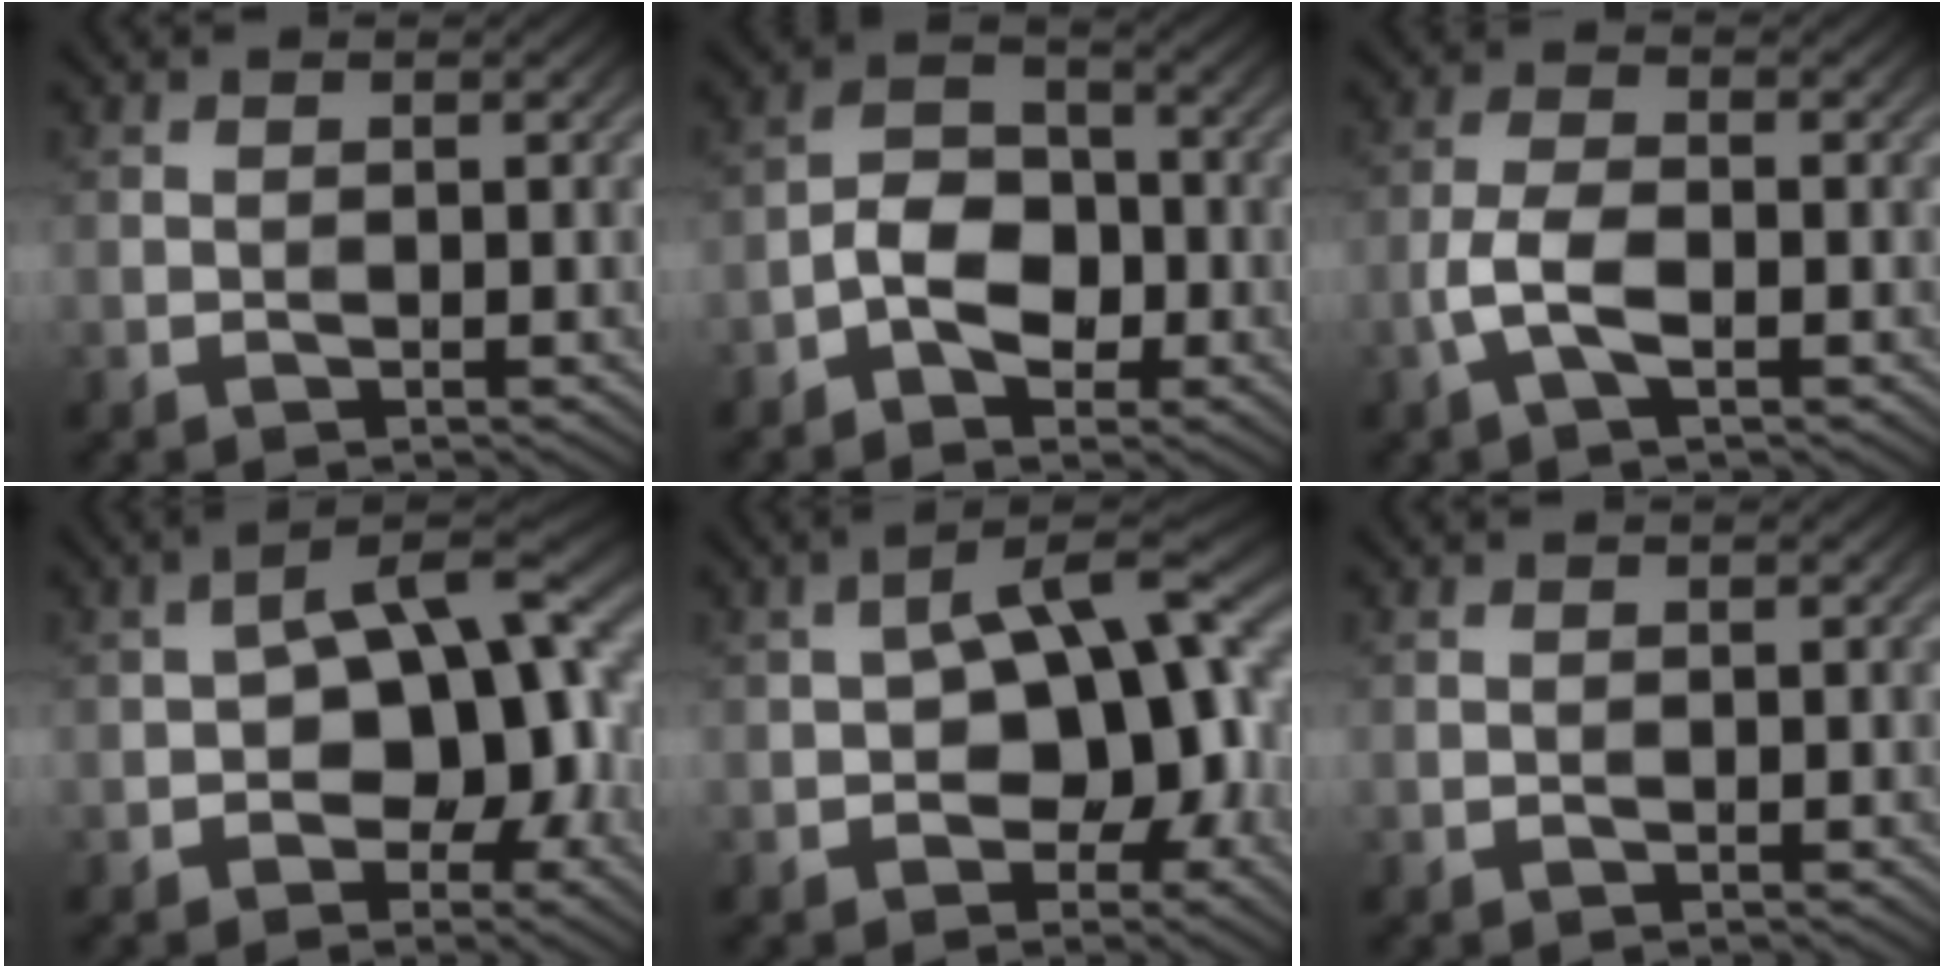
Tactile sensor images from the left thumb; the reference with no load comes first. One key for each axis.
{"total": 6.1, "fx": -2.7, "fy": 3.7, "fz": 3.9, "tx": -0.064, "ty": 0.011, "tz": -0.059}
{"total": 4.4, "fx": -1.8, "fy": 1.7, "fz": 3.6, "tx": -0.084, "ty": 0.002, "tz": -0.043}
{"total": 12.7, "fx": -1.9, "fy": 7.3, "fz": 10.2, "tx": -0.129, "ty": 0.010, "tz": -0.039}
{"total": 13.8, "fx": -1.4, "fy": 7.7, "fz": 11.3, "tx": -0.141, "ty": 0.007, "tz": -0.025}
{"total": 0.0}